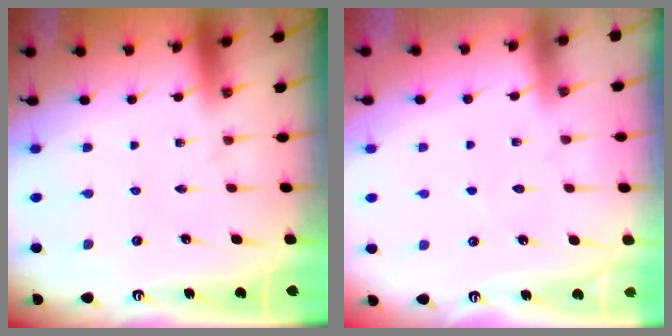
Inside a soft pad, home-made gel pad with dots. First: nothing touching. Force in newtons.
{"total": 2.3, "press": 2.3, "slide": 0.3}